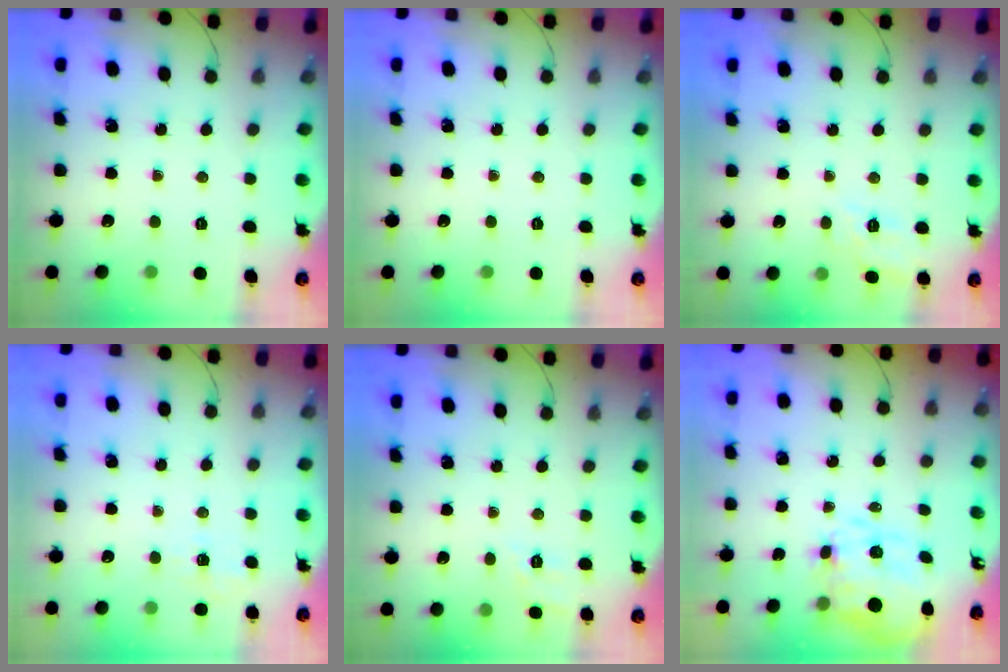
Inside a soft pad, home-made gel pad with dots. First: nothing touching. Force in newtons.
{"total": 0.0}
{"total": 11.4, "press": 11.4, "slide": 1.2}
{"total": 1.9, "press": 0.8, "slide": 1.7}
{"total": 2.8, "press": 2.2, "slide": 1.7}
{"total": 12.1, "press": 11.7, "slide": 3.1}